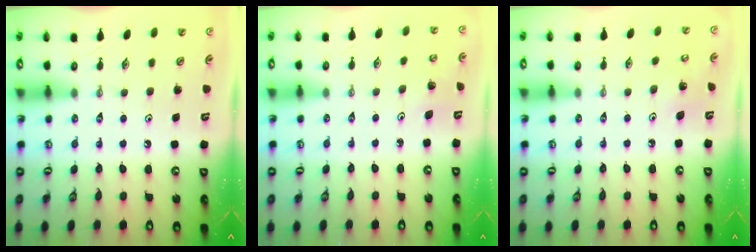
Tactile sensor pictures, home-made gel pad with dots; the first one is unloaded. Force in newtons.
{"total": 2.9, "press": 2.8, "slide": 0.8}
{"total": 5.0, "press": 5.0, "slide": 0.5}